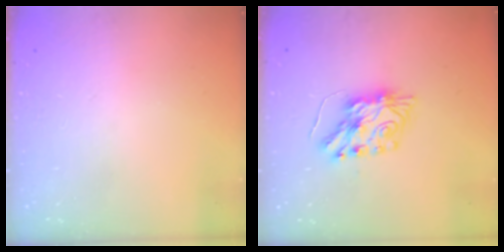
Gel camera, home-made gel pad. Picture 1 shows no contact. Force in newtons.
{"total": 8.4, "press": 8.4, "slide": 0.5}